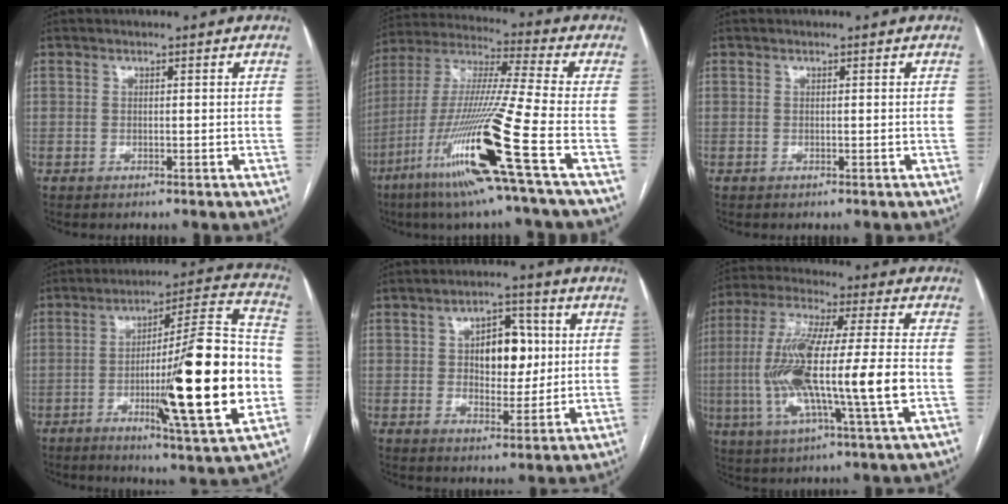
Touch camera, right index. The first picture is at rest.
{"total": 20.7, "force": [-8.7, -1.3, 18.8], "torque": [-0.393, -0.039, -0.170]}
{"total": 0.0}
{"total": 22.6, "force": [-4.8, 1.0, 22.1], "torque": [-0.320, -0.003, -0.071]}
{"total": 8.3, "force": [1.4, 4.6, 6.8], "torque": [-0.098, 0.016, 0.028]}
{"total": 18.4, "force": [-2.4, 1.4, 18.2], "torque": [-0.365, 0.001, -0.043]}